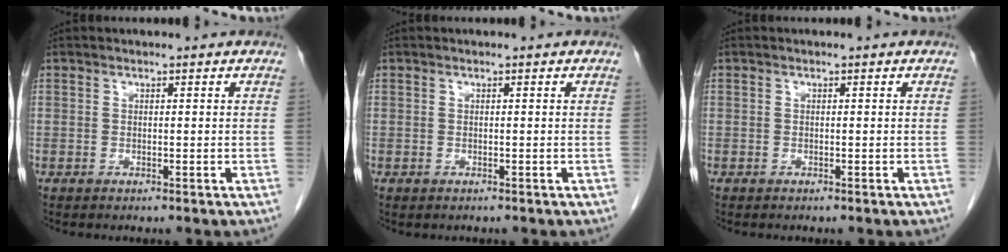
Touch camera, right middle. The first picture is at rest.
{"total": 0.0}
{"total": 0.0}